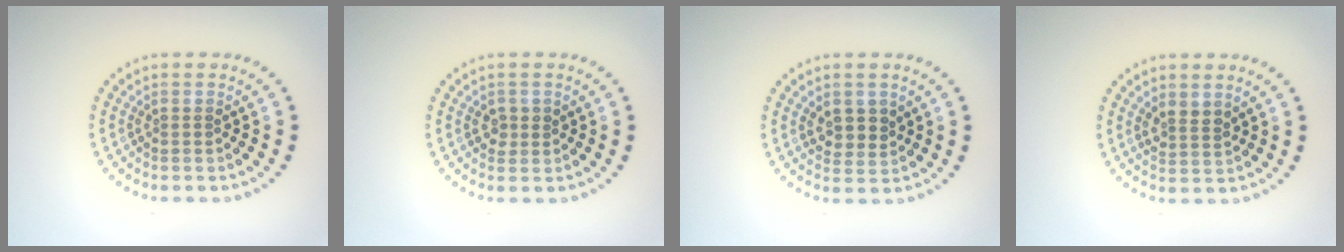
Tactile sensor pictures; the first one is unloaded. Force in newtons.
{"total": 1.4, "press": 1.4, "slide": 0.2}
{"total": 2.3, "press": 2.1, "slide": 0.8}
{"total": 1.7, "press": 1.4, "slide": 0.9}